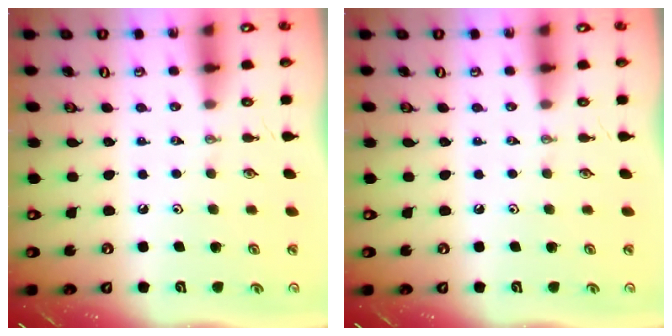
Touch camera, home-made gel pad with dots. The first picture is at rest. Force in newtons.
{"total": 0.0}